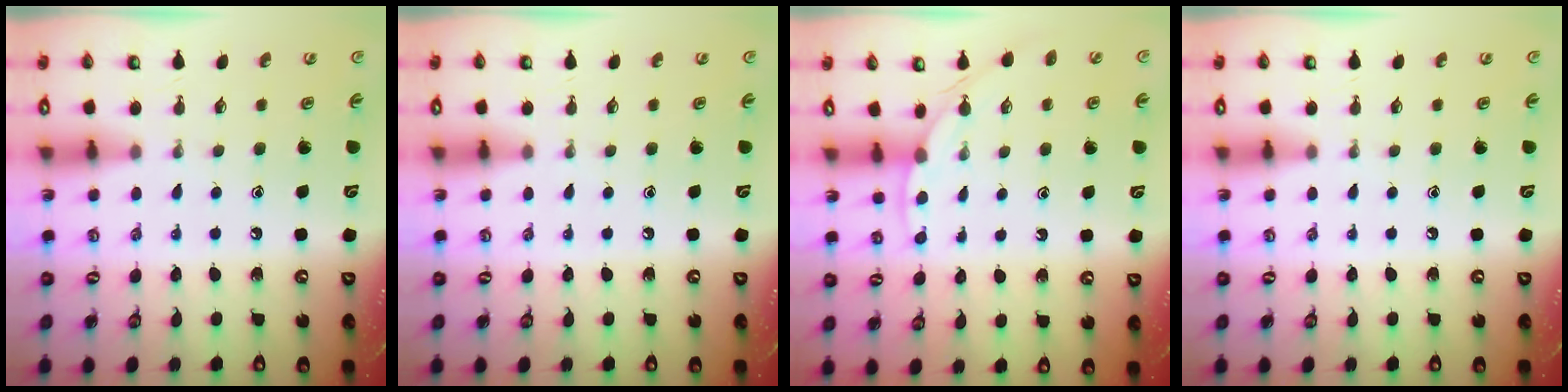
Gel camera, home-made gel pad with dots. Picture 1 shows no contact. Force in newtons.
{"total": 0.0}
{"total": 2.9, "press": 2.9, "slide": 0.4}
{"total": 0.0}